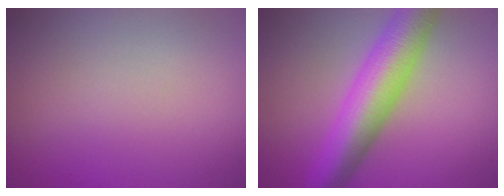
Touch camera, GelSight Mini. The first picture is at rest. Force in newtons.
{"total": 8.5, "press": 8.5, "slide": 0.1}